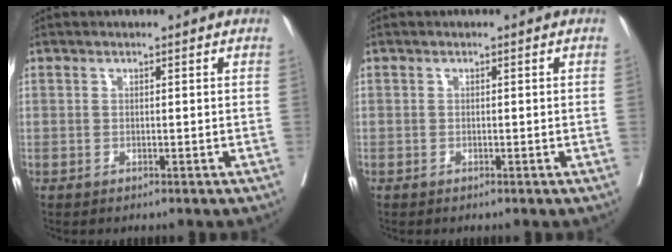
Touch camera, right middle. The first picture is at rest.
{"total": 0.0}